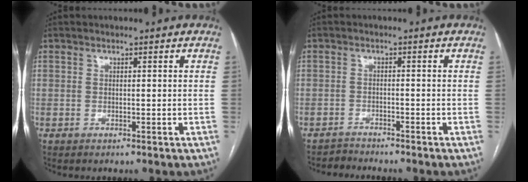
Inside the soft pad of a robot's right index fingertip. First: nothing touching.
{"total": 2.6, "force": [-2.6, 0.2, -0.6], "torque": [0.009, -0.011, -0.044]}